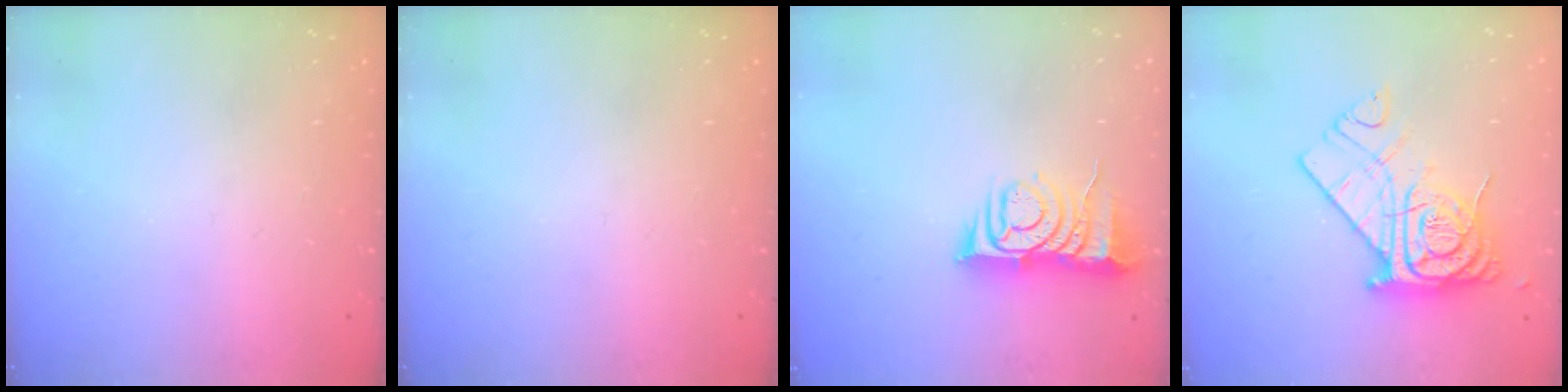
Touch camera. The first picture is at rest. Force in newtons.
{"total": 0.0}
{"total": 8.9, "press": 8.8, "slide": 1.2}
{"total": 15.3, "press": 15.2, "slide": 1.5}